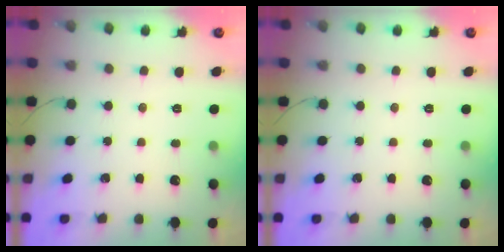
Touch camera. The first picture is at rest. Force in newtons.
{"total": 0.0}